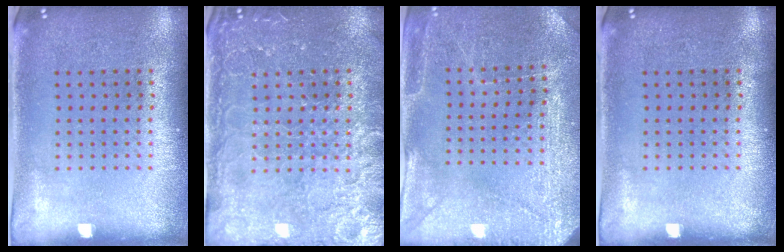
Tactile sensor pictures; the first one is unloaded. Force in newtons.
{"total": 3.9, "press": 3.8, "slide": 1.0}
{"total": 2.9, "press": 2.8, "slide": 0.3}
{"total": 0.0}